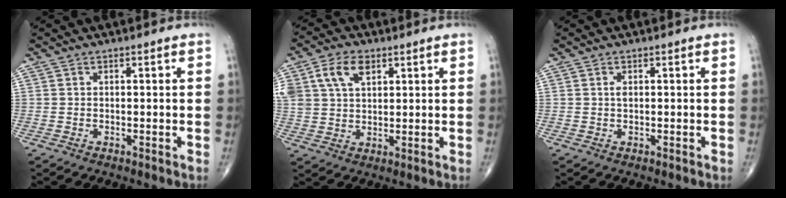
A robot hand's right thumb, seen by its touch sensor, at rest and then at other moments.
{"total": 9.8, "force": [4.2, 6.1, 6.3], "torque": [-0.121, -0.002, 0.084]}
{"total": 0.9, "force": [0.2, 0.5, 0.7], "torque": [-0.014, 0.002, 0.005]}